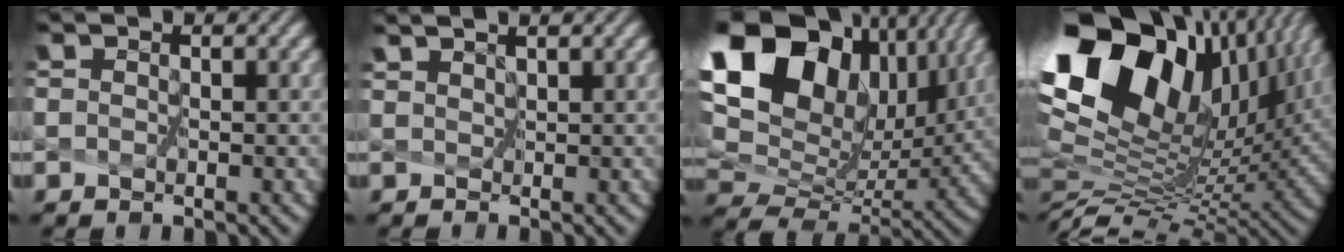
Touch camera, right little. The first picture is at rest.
{"total": 1.1, "force": [1.0, 0.0, 0.3], "torque": [-0.012, 0.005, 0.026]}
{"total": 17.9, "force": [8.2, 11.5, 10.9], "torque": [-0.226, 0.049, 0.157]}
{"total": 16.7, "force": [5.9, 9.5, 12.4], "torque": [-0.240, 0.023, 0.118]}